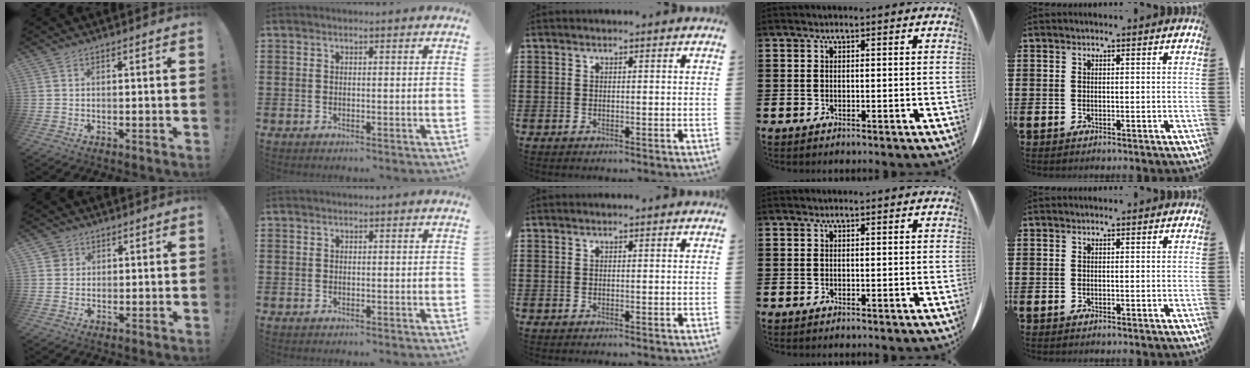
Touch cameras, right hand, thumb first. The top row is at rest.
{"thumb": {"total": 2.7, "force": [1.2, 2.4, 0.4], "torque": [-0.005, -0.003, 0.021]}}